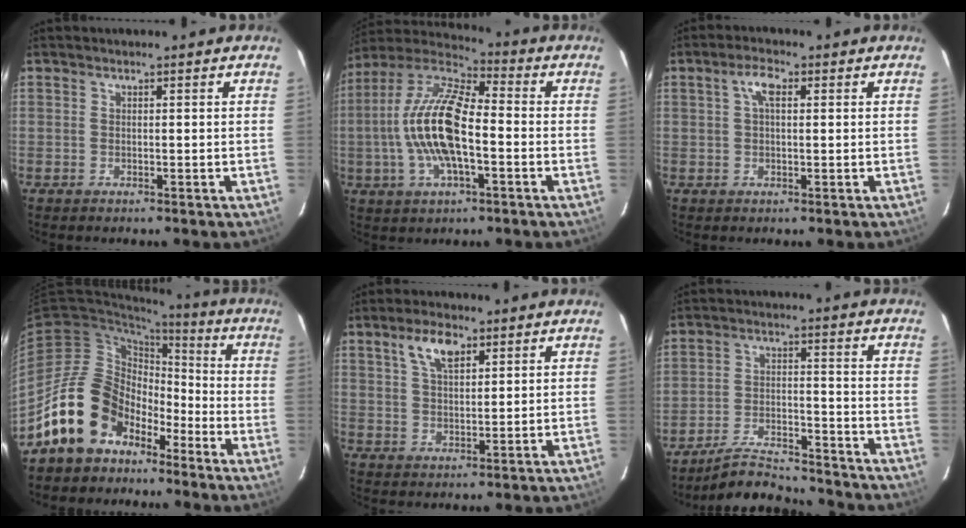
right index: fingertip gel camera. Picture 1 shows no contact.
{"total": 16.9, "force": [-2.5, 6.4, 15.4], "torque": [-0.302, 0.005, -0.055]}
{"total": 3.3, "force": [1.0, 1.4, 2.9], "torque": [-0.056, 0.011, 0.018]}
{"total": 15.1, "force": [-9.6, 9.9, 6.2], "torque": [-0.127, 0.027, -0.157]}
{"total": 6.0, "force": [3.3, 2.7, 4.3], "torque": [-0.077, 0.011, 0.062]}
{"total": 12.4, "force": [-11.8, 2.1, 3.4], "torque": [-0.090, 0.005, -0.184]}